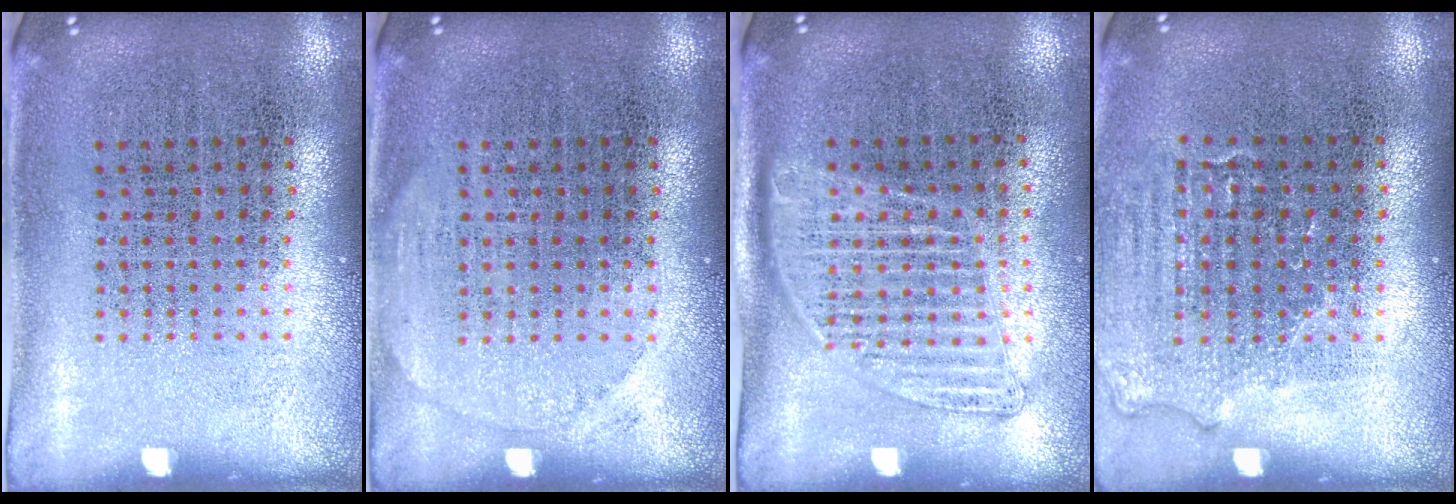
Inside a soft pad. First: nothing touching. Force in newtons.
{"total": 1.0, "press": 1.0, "slide": 0.1}
{"total": 1.4, "press": 1.3, "slide": 0.6}
{"total": 1.2, "press": 1.1, "slide": 0.5}